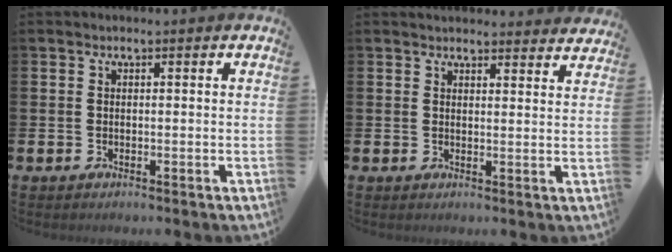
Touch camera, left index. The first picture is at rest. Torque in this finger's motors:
{"motor_torque": [0.97, -1.17, 0.24, 0.02]}